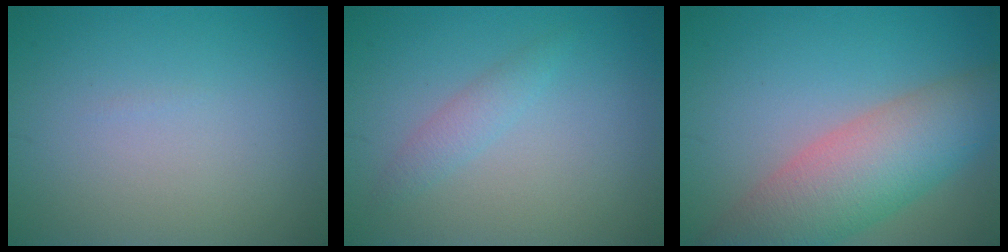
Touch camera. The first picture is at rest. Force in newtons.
{"total": 1.5, "press": 1.5, "slide": 0.1}
{"total": 8.2, "press": 8.2, "slide": 0.2}